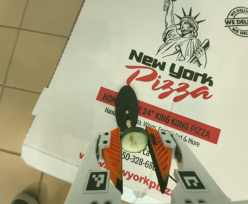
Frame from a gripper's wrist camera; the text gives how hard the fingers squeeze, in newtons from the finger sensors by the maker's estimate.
{"total": 8.0, "left": 8.0, "right": 8.0}